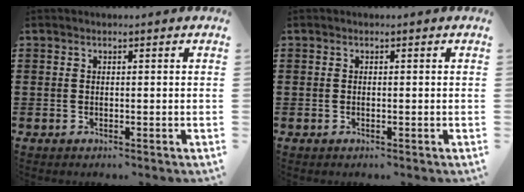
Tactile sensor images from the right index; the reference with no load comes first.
{"total": 0.0}